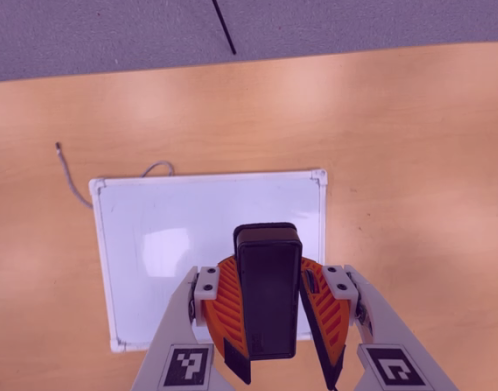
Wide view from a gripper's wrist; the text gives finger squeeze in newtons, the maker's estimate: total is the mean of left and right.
{"total": 9.2, "left": 9.2, "right": 9.1}